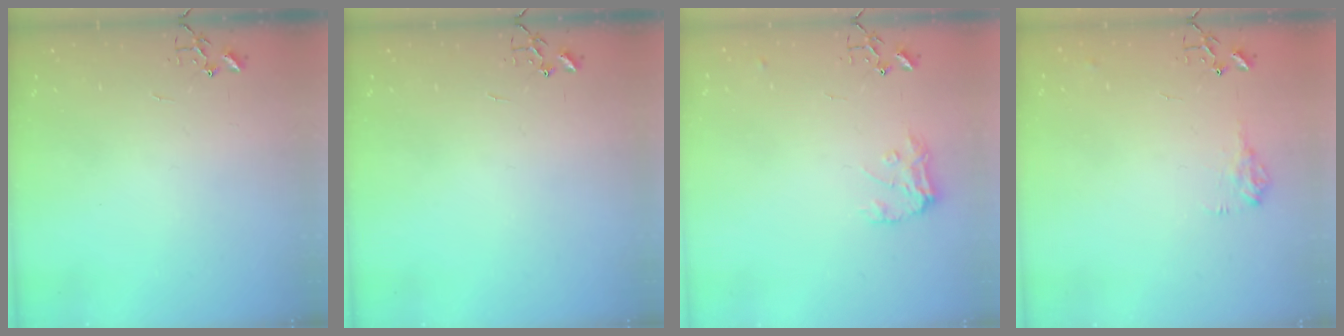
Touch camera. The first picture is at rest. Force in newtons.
{"total": 0.0}
{"total": 9.8, "press": 9.8, "slide": 0.6}
{"total": 8.1, "press": 8.1, "slide": 0.3}